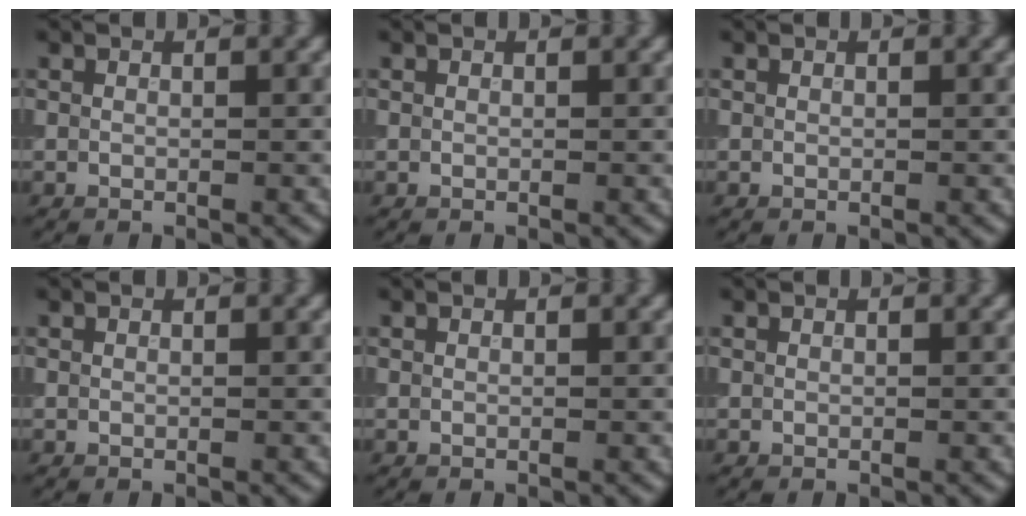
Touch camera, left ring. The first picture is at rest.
{"total": 0.0}
{"total": 0.0}
{"total": 0.0}
{"total": 0.0}
{"total": 0.0}